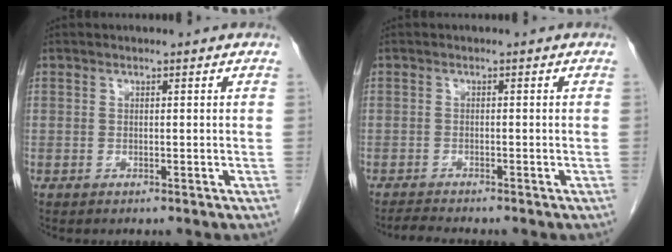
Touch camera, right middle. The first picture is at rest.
{"total": 1.9, "force": [-1.8, -0.3, 0.3], "torque": [-0.014, -0.010, -0.034]}